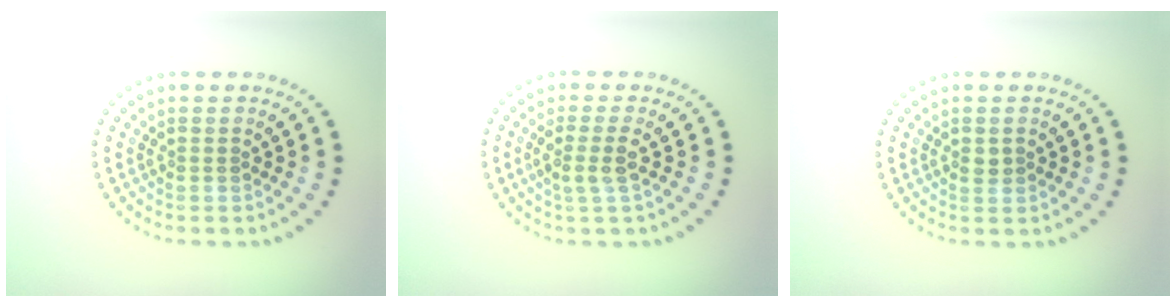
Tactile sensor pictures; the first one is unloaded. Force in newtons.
{"total": 2.1, "press": 1.7, "slide": 1.1}
{"total": 0.9, "press": 0.9, "slide": 0.1}